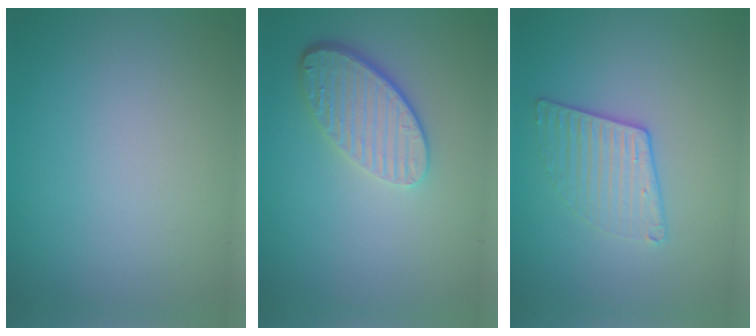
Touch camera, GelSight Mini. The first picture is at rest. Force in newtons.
{"total": 4.4, "press": 3.4, "slide": 2.9}
{"total": 2.3, "press": 1.9, "slide": 1.3}